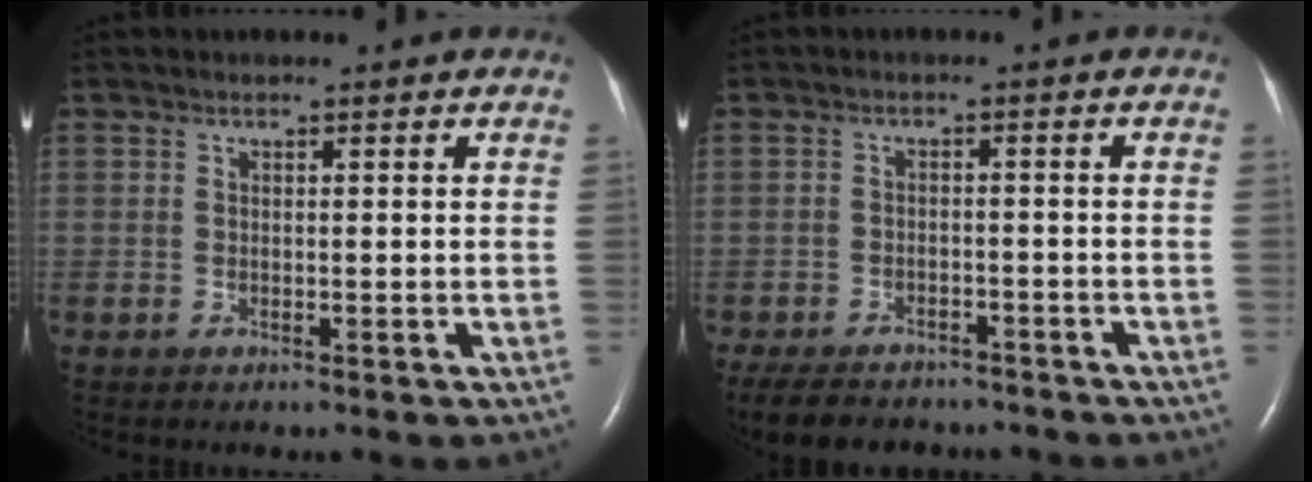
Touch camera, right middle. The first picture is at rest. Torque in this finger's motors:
{"motor_torque": [0.14, -0.17, 0.12, 0.07]}